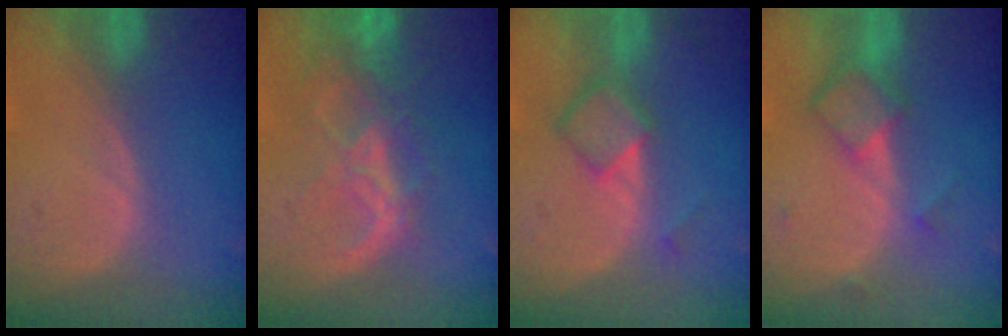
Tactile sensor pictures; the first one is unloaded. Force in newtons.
{"total": 8.9, "press": 7.6, "slide": 4.8}
{"total": 5.7, "press": 4.9, "slide": 3.0}
{"total": 5.9, "press": 5.1, "slide": 3.1}